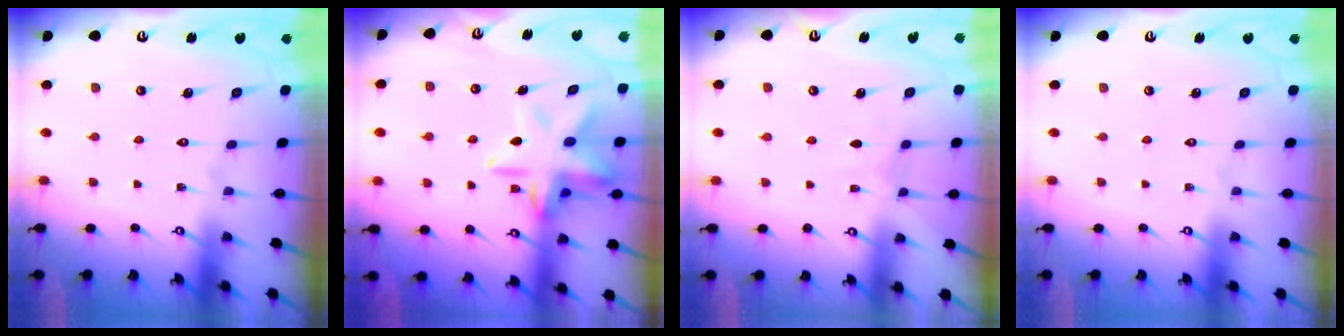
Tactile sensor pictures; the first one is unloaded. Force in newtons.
{"total": 14.3, "press": 14.2, "slide": 1.6}
{"total": 3.1, "press": 3.1, "slide": 0.5}
{"total": 0.0}